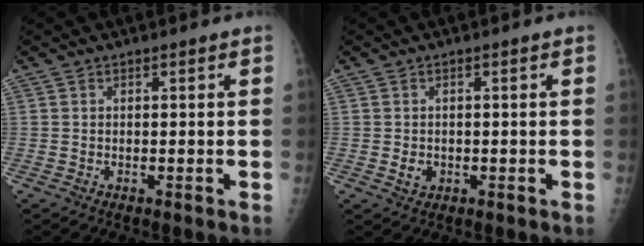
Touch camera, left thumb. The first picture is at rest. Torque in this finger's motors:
{"motor_torque": [0.03, 0.11, 0.34, -0.04, 0.00]}